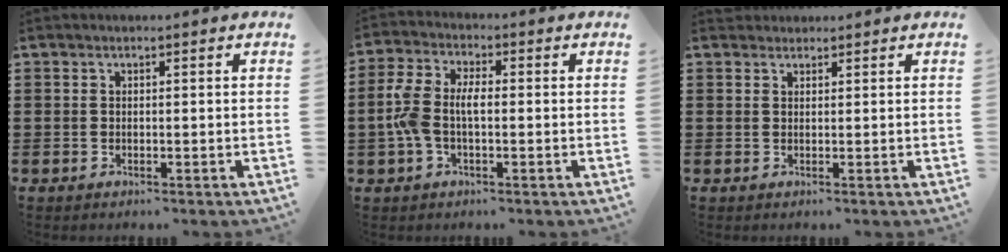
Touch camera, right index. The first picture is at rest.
{"total": 5.9, "force": [-0.7, 3.0, 5.1], "torque": [-0.127, -0.005, -0.021]}
{"total": 1.3, "force": [1.2, 0.6, -0.2], "torque": [0.002, 0.003, 0.024]}